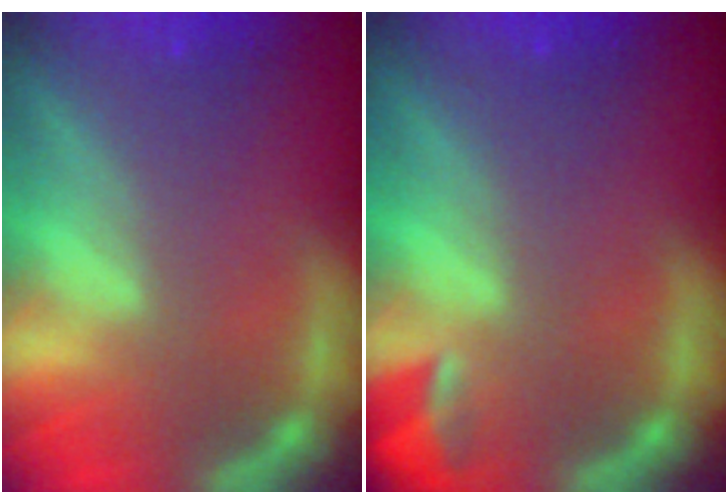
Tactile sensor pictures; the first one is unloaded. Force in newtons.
{"total": 2.4}